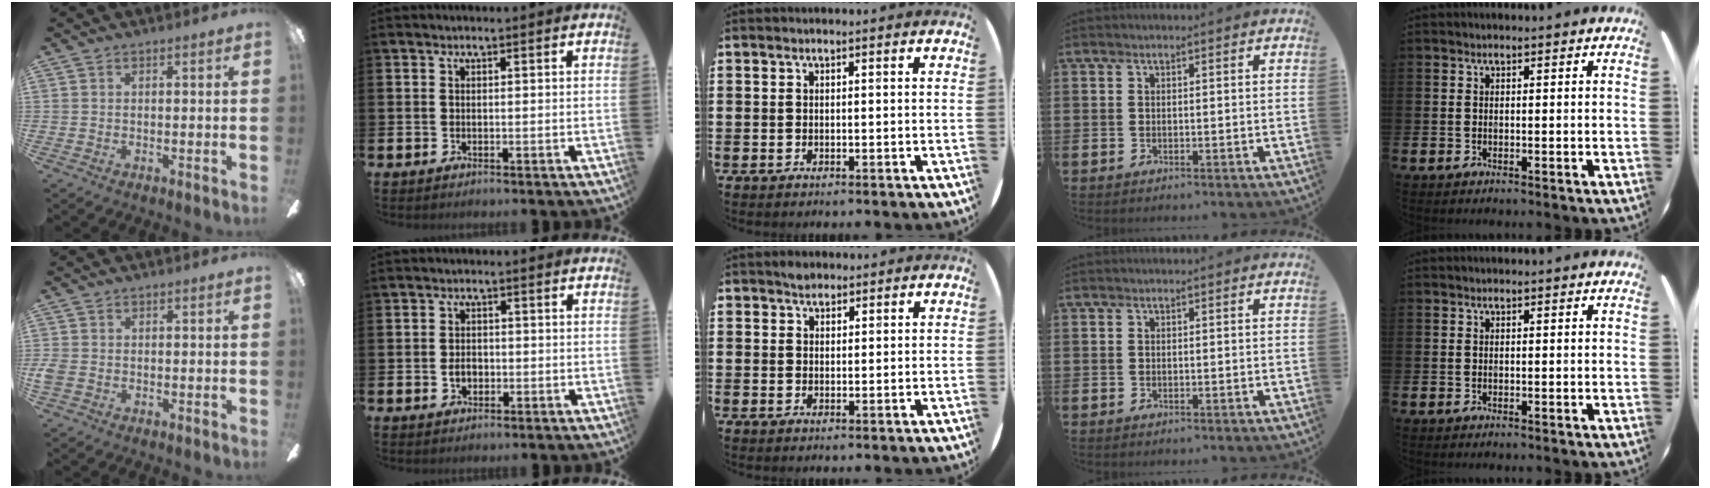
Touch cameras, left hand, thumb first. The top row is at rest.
{"thumb": {"total": 2.1, "force": [-0.4, 1.7, 1.1], "torque": [-0.026, 0.002, -0.009]}, "index": {"total": 2.1, "force": [-0.5, 1.6, 1.2], "torque": [-0.013, 0.001, -0.014]}, "middle": {"total": 1.7, "force": [1.6, 0.7, 0.1], "torque": [0.004, -0.001, 0.029]}}